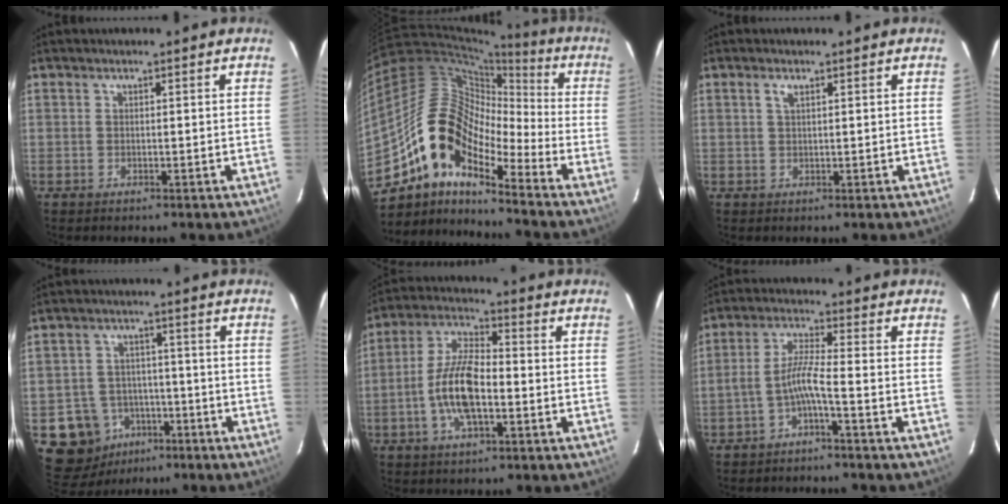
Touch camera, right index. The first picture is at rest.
{"total": 14.9, "force": [-9.7, 5.9, 9.6], "torque": [-0.158, 0.005, -0.198]}
{"total": 1.3, "force": [0.6, 0.4, 1.0], "torque": [-0.021, 0.003, 0.011]}
{"total": 10.6, "force": [-4.9, 9.1, 2.1], "torque": [-0.077, 0.025, -0.059]}
{"total": 11.2, "force": [-2.9, 4.2, 9.9], "torque": [-0.206, 0.006, -0.058]}
{"total": 4.7, "force": [-2.5, -0.5, 3.9], "torque": [-0.096, 0.011, -0.049]}